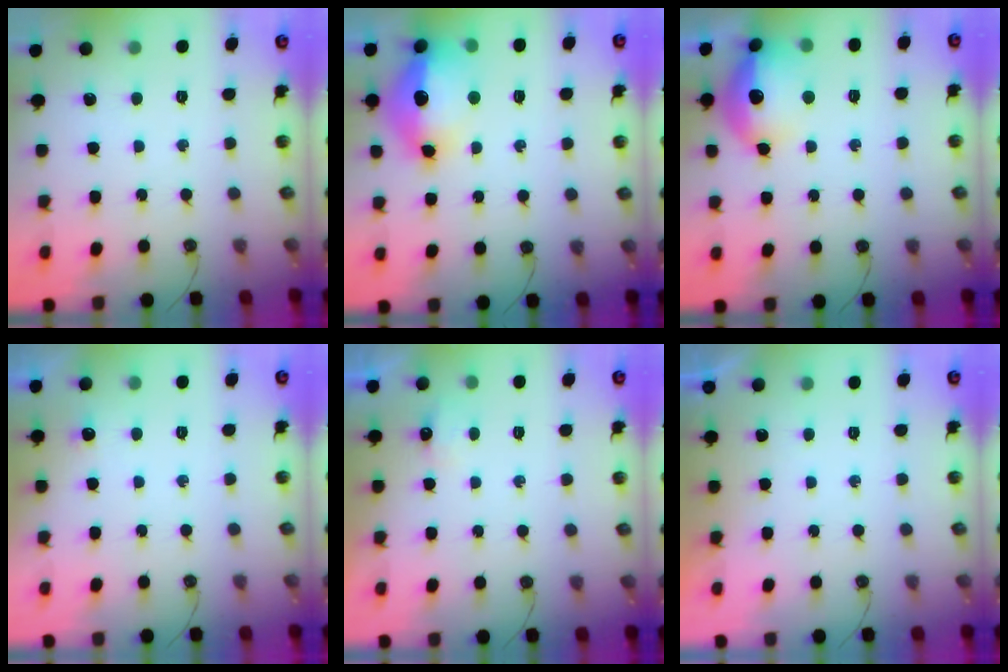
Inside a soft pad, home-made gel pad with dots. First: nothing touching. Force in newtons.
{"total": 20.9, "press": 18.1, "slide": 10.6}
{"total": 16.3, "press": 16.3, "slide": 1.1}
{"total": 4.7, "press": 4.5, "slide": 1.3}
{"total": 3.7, "press": 3.7, "slide": 0.6}
{"total": 0.0}